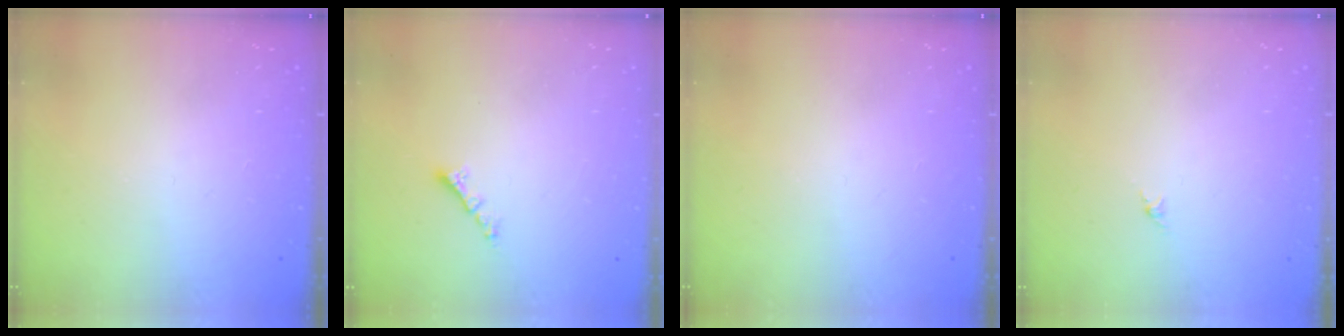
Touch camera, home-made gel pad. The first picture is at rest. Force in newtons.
{"total": 1.8, "press": 1.8, "slide": 0.2}
{"total": 0.0}
{"total": 0.0}